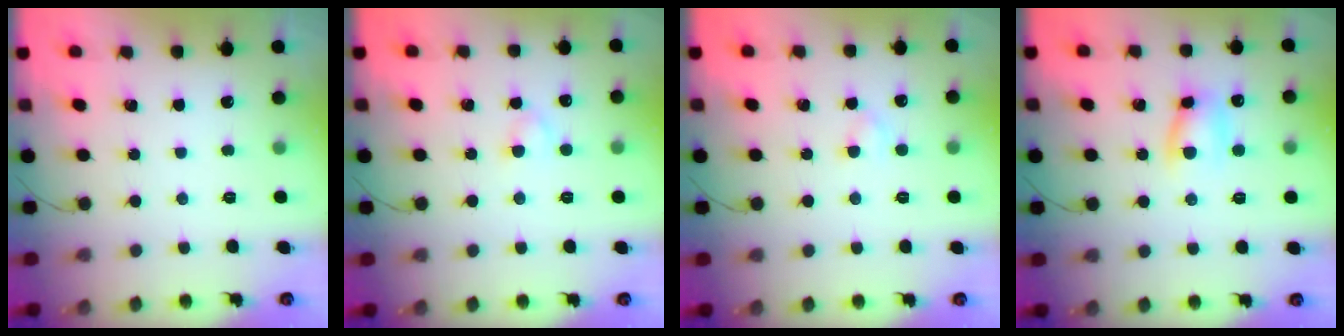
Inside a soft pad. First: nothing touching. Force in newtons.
{"total": 2.7, "press": 2.5, "slide": 1.2}
{"total": 2.6, "press": 2.4, "slide": 1.0}
{"total": 7.4, "press": 7.4, "slide": 0.7}